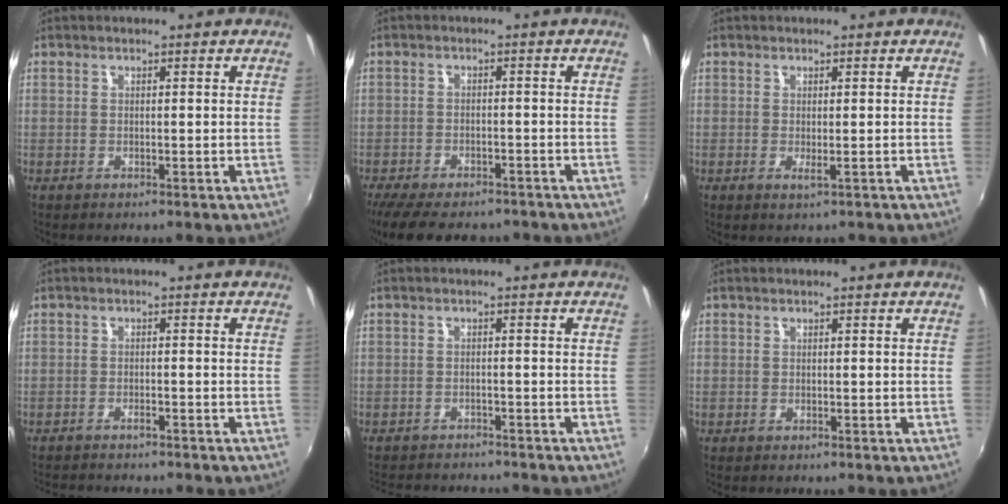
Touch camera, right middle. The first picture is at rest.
{"total": 12.8, "force": [-10.3, 4.6, 6.0], "torque": [-0.136, -0.025, -0.161]}
{"total": 1.0, "force": [-0.3, -0.1, 1.0], "torque": [-0.016, -0.003, -0.004]}
{"total": 4.7, "force": [-4.2, 0.8, 1.8], "torque": [-0.048, -0.010, -0.067]}
{"total": 8.4, "force": [-7.7, 2.1, 2.5], "torque": [-0.066, -0.012, -0.114]}
{"total": 0.0}